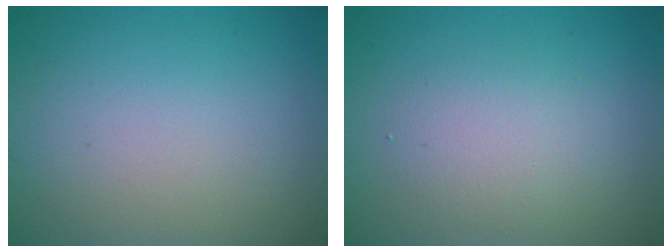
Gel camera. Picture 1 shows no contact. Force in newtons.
{"total": 2.5, "press": 2.4, "slide": 0.1}